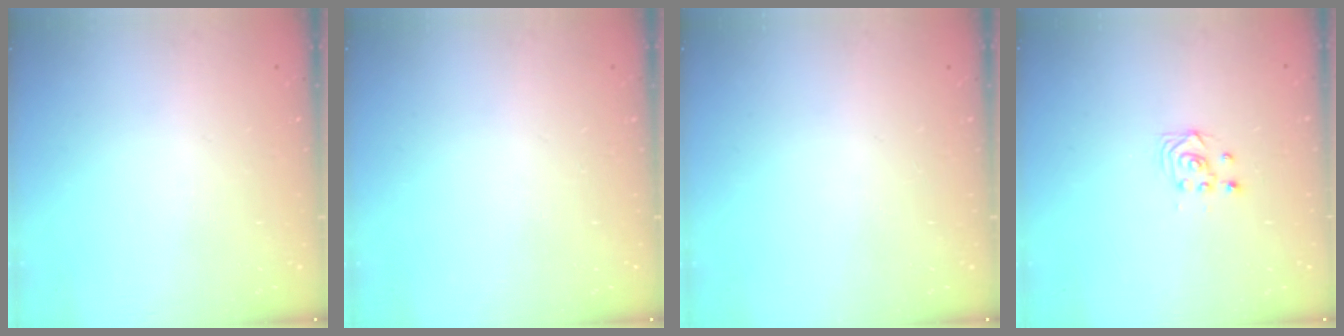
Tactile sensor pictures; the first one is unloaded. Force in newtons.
{"total": 0.0}
{"total": 0.0}
{"total": 3.4, "press": 3.4, "slide": 0.5}